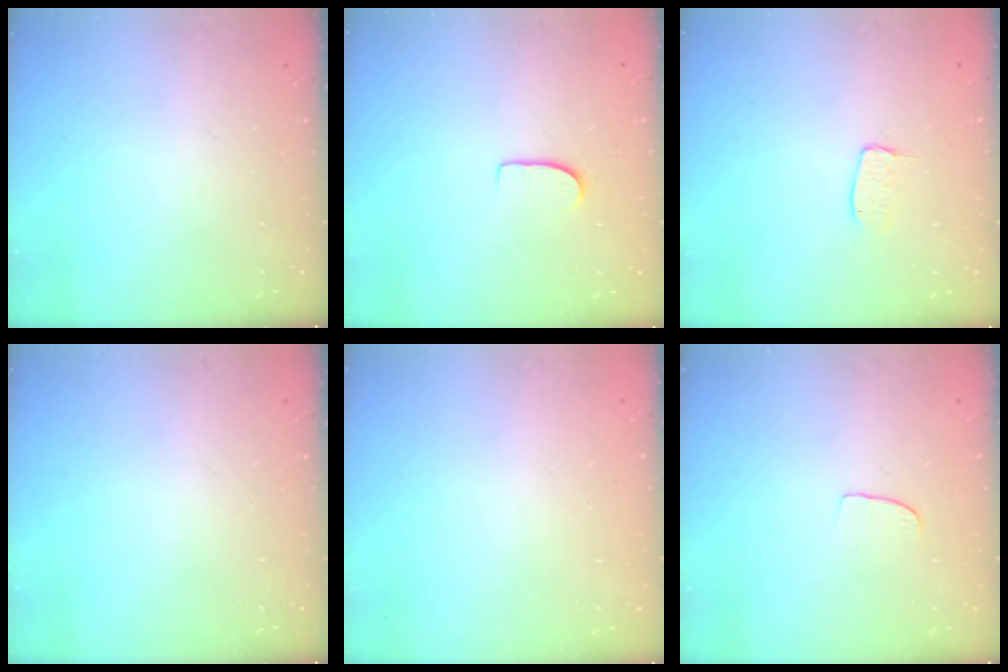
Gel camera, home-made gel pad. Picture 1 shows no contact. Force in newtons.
{"total": 6.1, "press": 6.1, "slide": 0.5}
{"total": 4.8, "press": 4.8, "slide": 0.3}
{"total": 0.0}
{"total": 0.6, "press": 0.6, "slide": 0.1}
{"total": 3.7, "press": 3.7, "slide": 0.3}